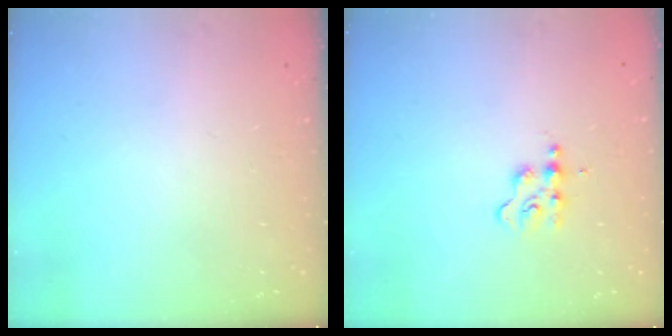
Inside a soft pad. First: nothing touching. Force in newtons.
{"total": 2.4, "press": 2.4, "slide": 0.3}